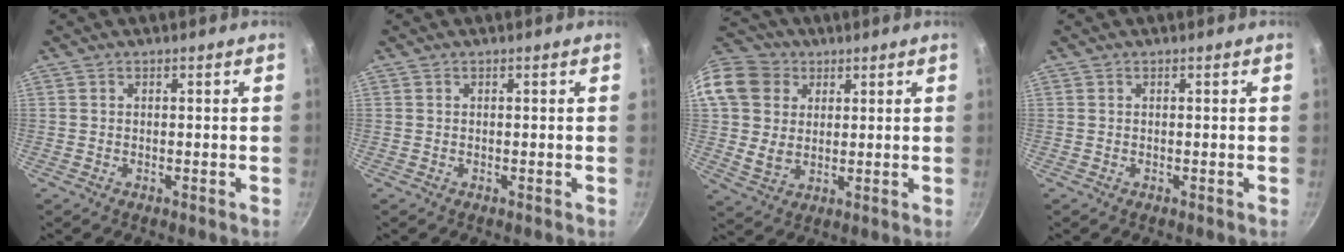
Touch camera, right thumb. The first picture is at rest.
{"total": 0.0}
{"total": 15.9, "force": [5.1, 13.0, 7.6], "torque": [-0.155, 0.005, 0.089]}
{"total": 0.0}